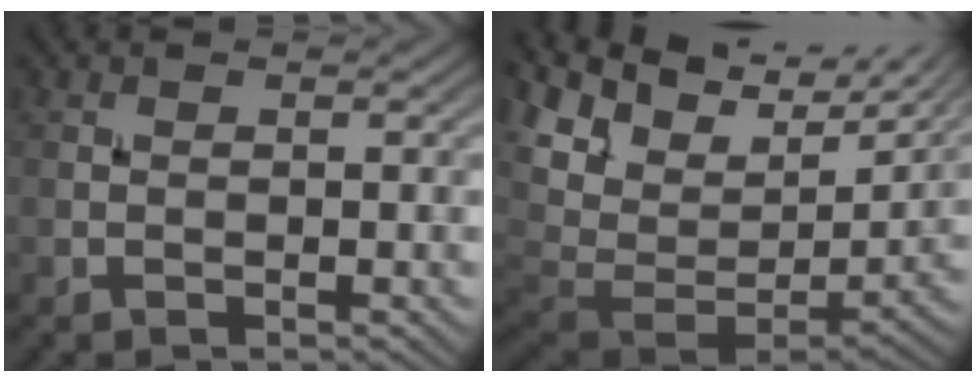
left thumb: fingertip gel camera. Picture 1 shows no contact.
{"total": 14.6, "force": [4.5, 8.9, 10.6], "torque": [-0.232, -0.004, 0.112]}